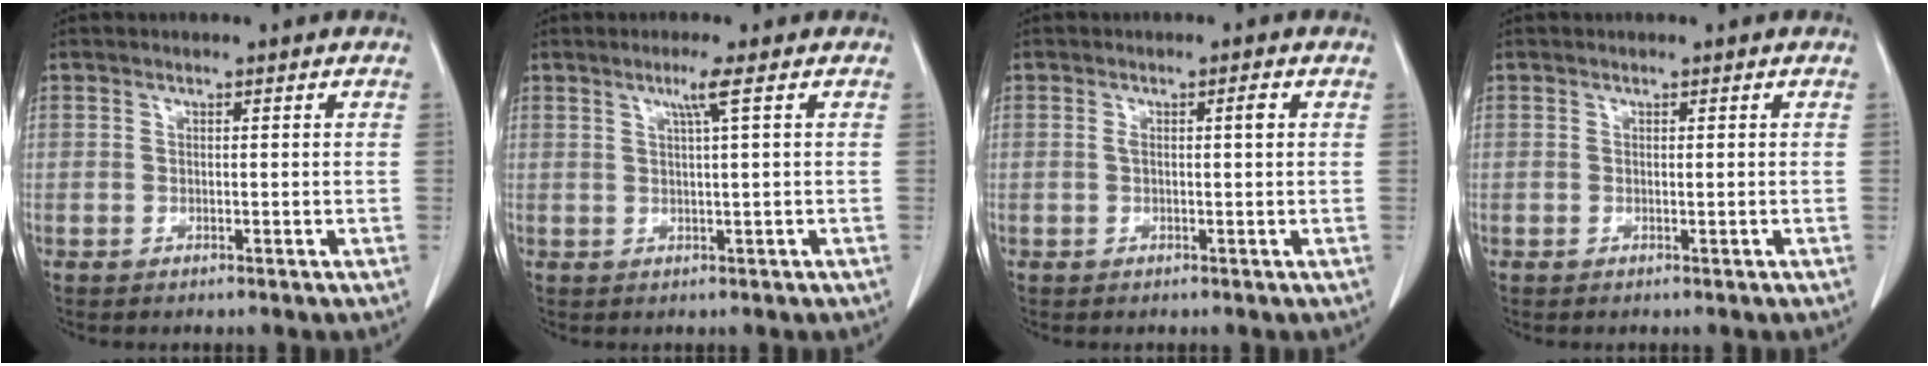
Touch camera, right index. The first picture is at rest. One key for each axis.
{"total": 2.5, "fx": 1.0, "fy": -0.8, "fz": 2.1, "tx": -0.045, "ty": -0.002, "tz": 0.022}
{"total": 1.8, "fx": 0.4, "fy": 0.2, "fz": 1.8, "tx": -0.033, "ty": 0.009, "tz": 0.011}
{"total": 0.0}